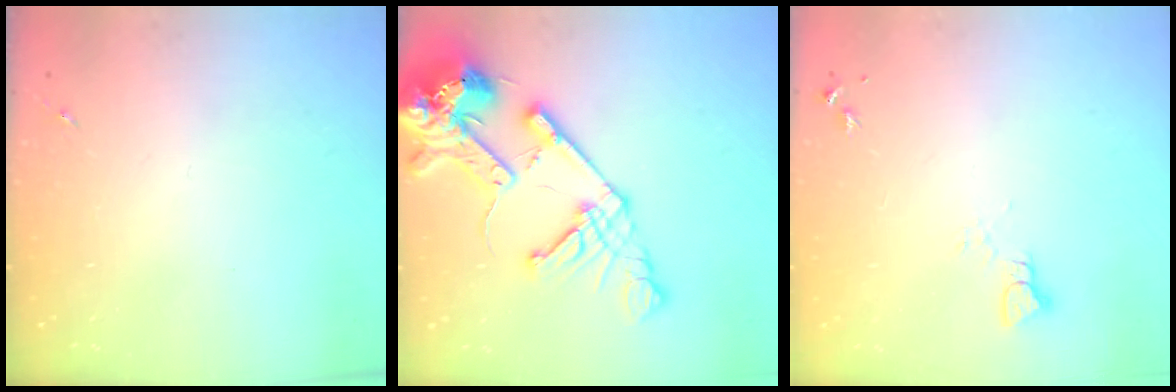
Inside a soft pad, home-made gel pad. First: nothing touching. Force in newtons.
{"total": 20.4, "press": 20.2, "slide": 2.9}
{"total": 2.2, "press": 2.2, "slide": 0.2}